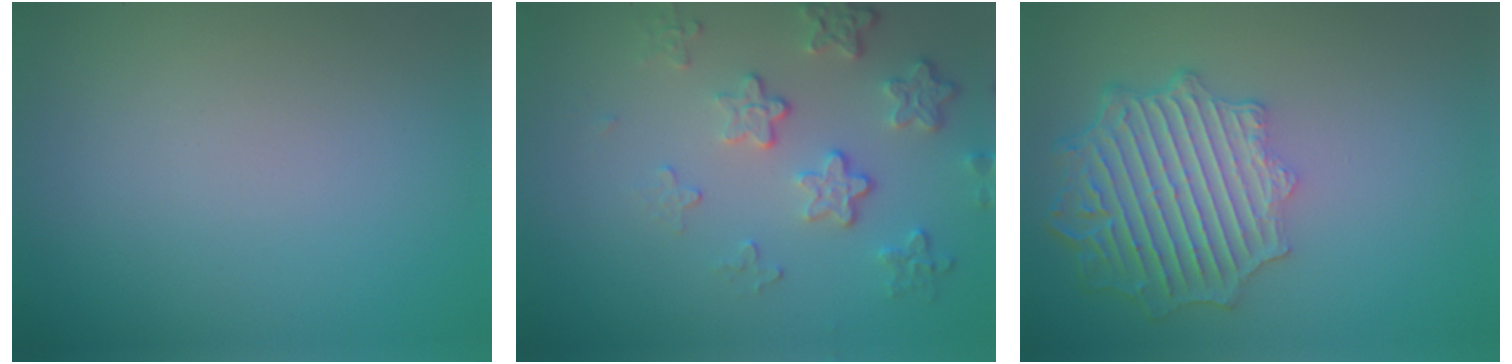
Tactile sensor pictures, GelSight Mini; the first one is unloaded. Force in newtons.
{"total": 4.1, "press": 3.1, "slide": 2.7}
{"total": 6.9, "press": 5.4, "slide": 4.3}